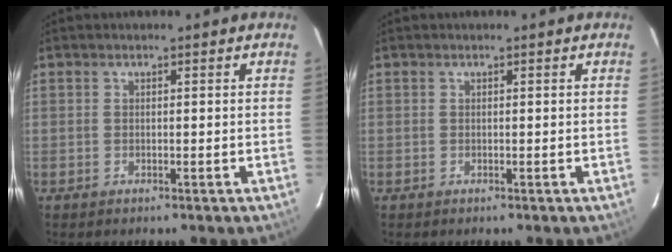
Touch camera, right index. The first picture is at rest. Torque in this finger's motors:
{"motor_torque": [0.00, 0.00, 0.00, 0.00]}